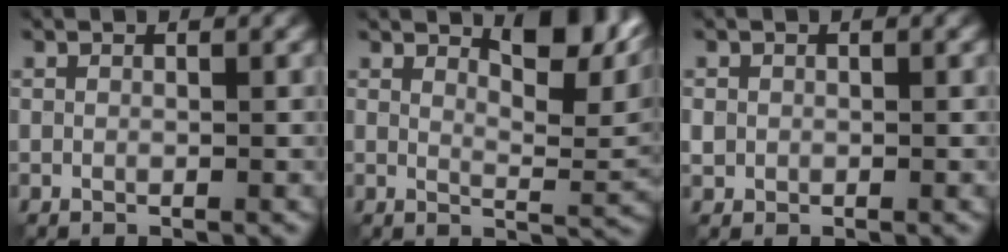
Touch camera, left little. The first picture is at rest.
{"total": 6.8, "force": [3.8, 2.3, 5.1], "torque": [-0.063, 0.001, 0.058]}
{"total": 0.9, "force": [0.0, 0.9, 0.2], "torque": [0.002, -0.003, -0.003]}